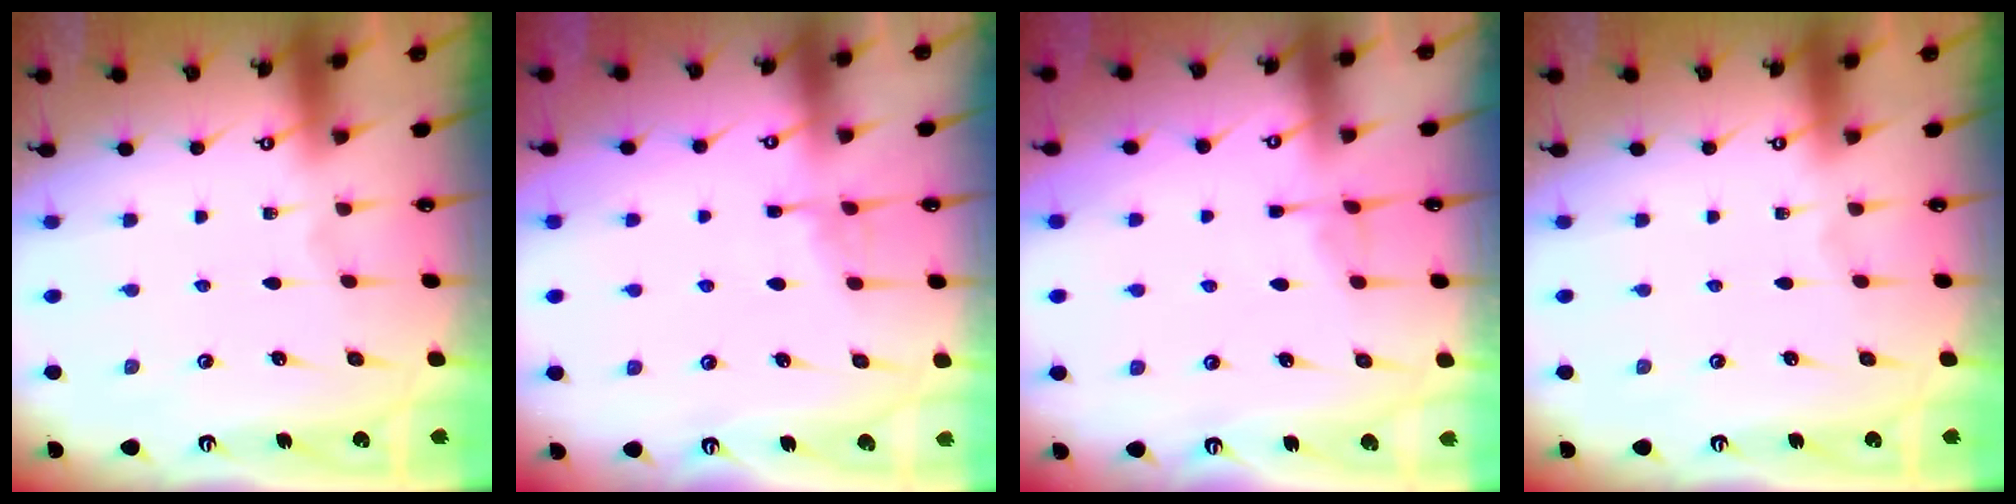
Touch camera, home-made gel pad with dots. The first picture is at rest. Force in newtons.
{"total": 4.4, "press": 4.3, "slide": 0.6}
{"total": 3.8, "press": 3.8, "slide": 0.5}
{"total": 0.0}